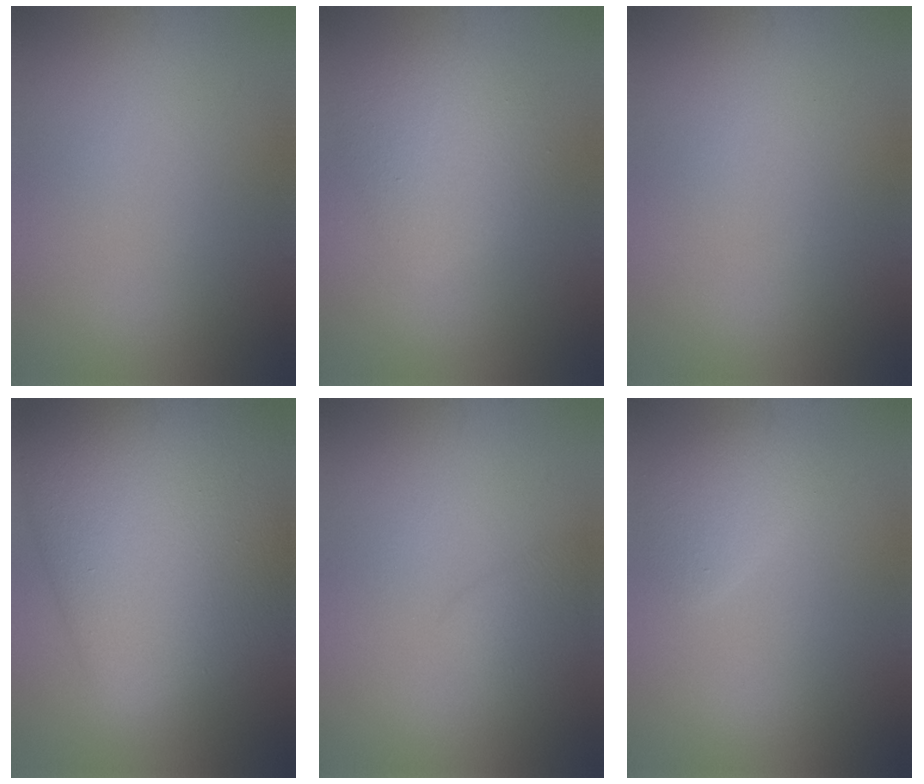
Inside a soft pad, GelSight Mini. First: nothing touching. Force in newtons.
{"total": 3.6, "press": 3.6, "slide": 0.4}
{"total": 0.0}
{"total": 14.5, "press": 14.5, "slide": 0.4}
{"total": 2.0, "press": 2.0, "slide": 0.2}
{"total": 2.1, "press": 2.1, "slide": 0.1}